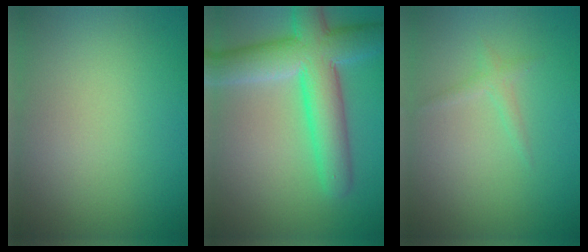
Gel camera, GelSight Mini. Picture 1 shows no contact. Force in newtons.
{"total": 8.6, "press": 8.6, "slide": 0.4}
{"total": 1.0, "press": 1.0, "slide": 0.1}